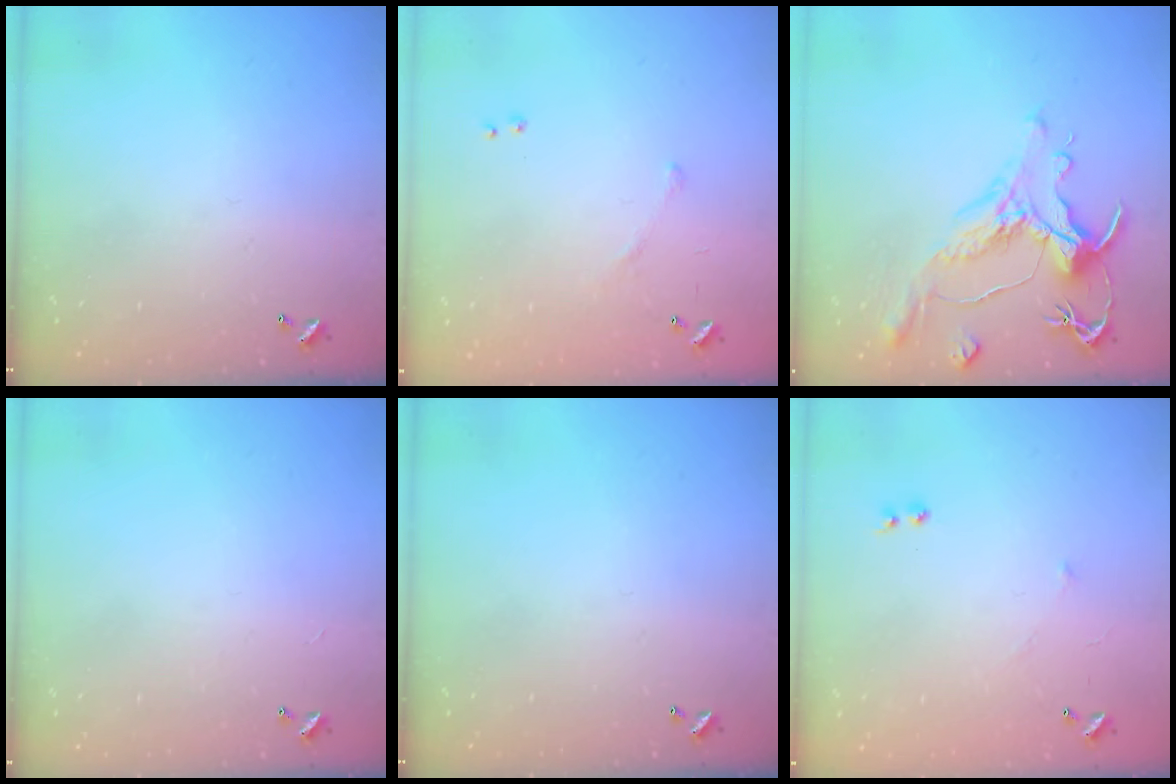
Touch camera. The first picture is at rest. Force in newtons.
{"total": 7.9, "press": 7.9, "slide": 0.7}
{"total": 1.7, "press": 0.9, "slide": 1.4}
{"total": 2.6, "press": 2.6, "slide": 0.3}
{"total": 0.0}
{"total": 6.7, "press": 6.7, "slide": 0.7}